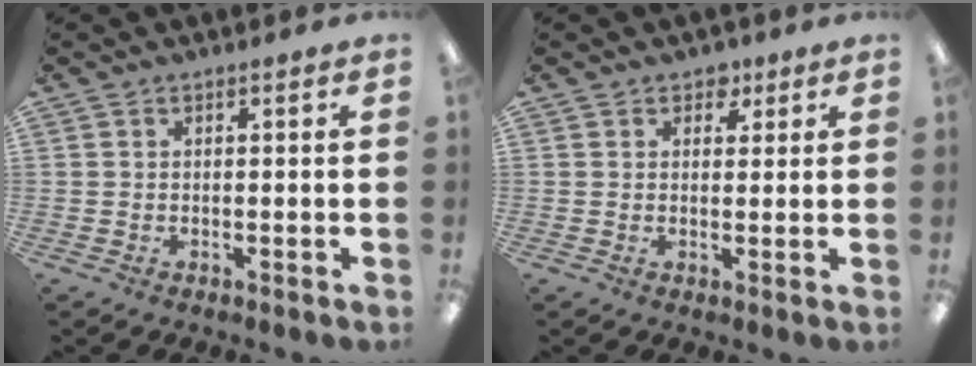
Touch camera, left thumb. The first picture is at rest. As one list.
[{"total": 3.0, "force": [1.8, 2.3, 0.7], "torque": [0.005, -0.003, 0.029]}]